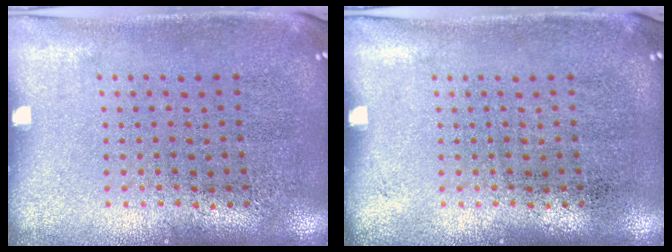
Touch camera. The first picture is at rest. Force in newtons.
{"total": 0.0}